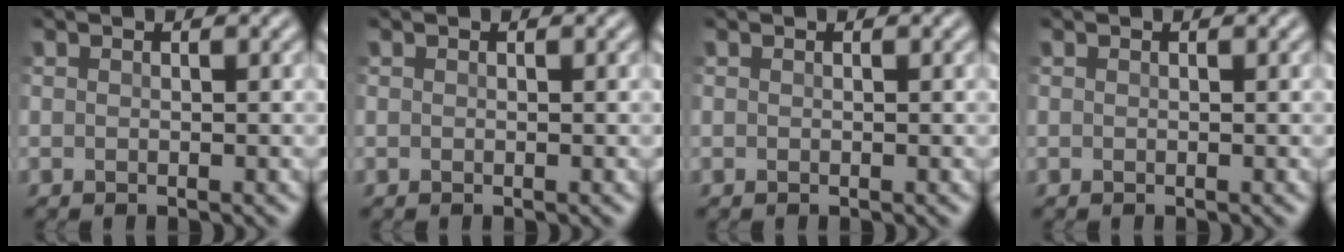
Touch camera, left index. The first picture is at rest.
{"total": 0.0}
{"total": 0.0}
{"total": 0.0}